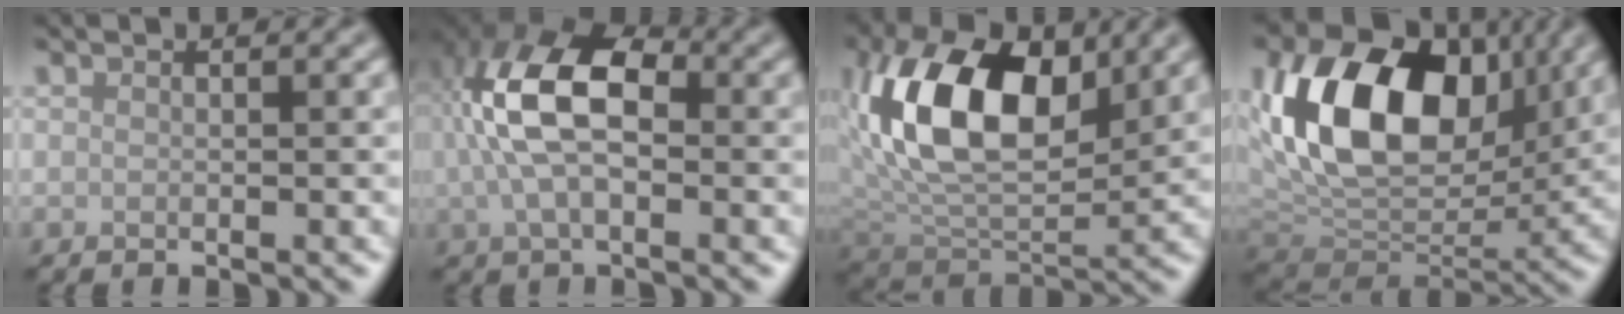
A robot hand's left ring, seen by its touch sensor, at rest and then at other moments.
{"total": 8.4, "force": [0.6, 4.7, 6.9], "torque": [-0.143, 0.016, 0.000]}
{"total": 12.0, "force": [3.5, 6.8, 9.3], "torque": [-0.173, 0.006, 0.059]}
{"total": 15.0, "force": [4.0, 9.6, 10.8], "torque": [-0.193, 0.010, 0.066]}